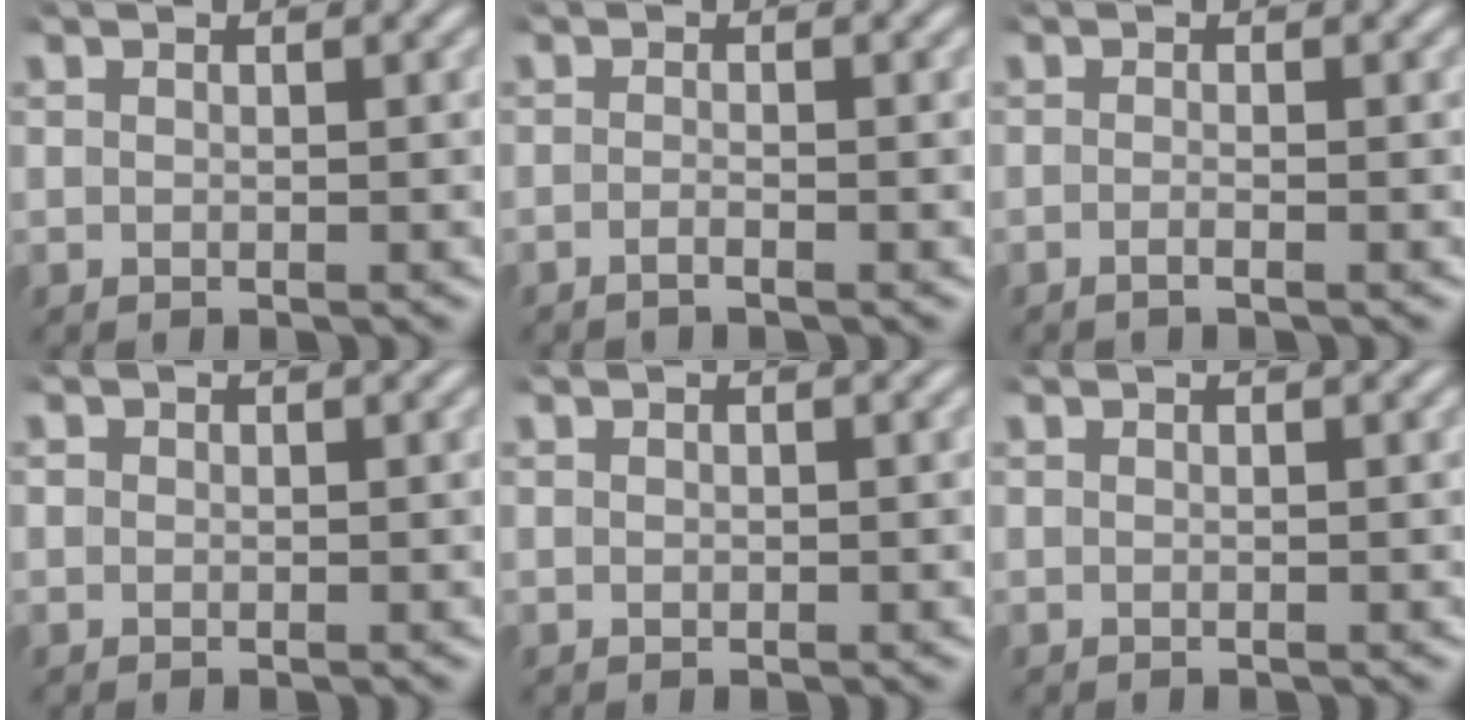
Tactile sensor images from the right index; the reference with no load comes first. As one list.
[{"total": 1.4, "force": [-1.3, 0.1, 0.5], "torque": [-0.016, -0.003, -0.025]}, {"total": 1.1, "force": [-0.9, 0.0, 0.6], "torque": [-0.016, 0.000, -0.020]}, {"total": 0.8, "force": [0.1, 0.8, 0.2], "torque": [-0.008, -0.005, 0.002]}, {"total": 0.0}, {"total": 0.0}]